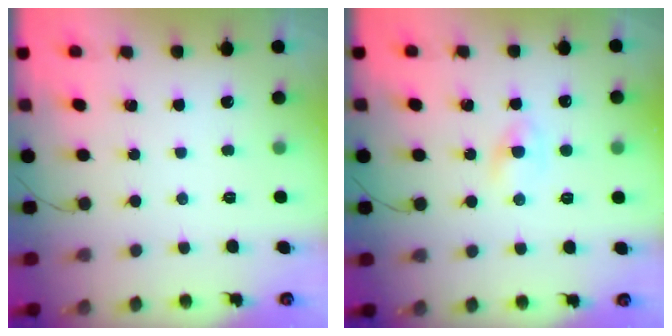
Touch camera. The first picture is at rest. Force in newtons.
{"total": 1.6, "press": 1.4, "slide": 0.8}